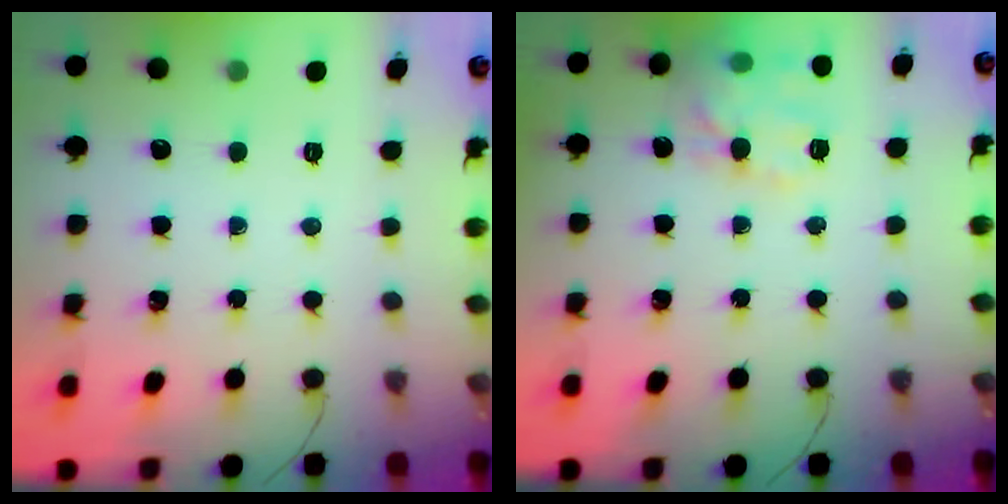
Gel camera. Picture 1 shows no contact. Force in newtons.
{"total": 13.6, "press": 13.6, "slide": 0.9}